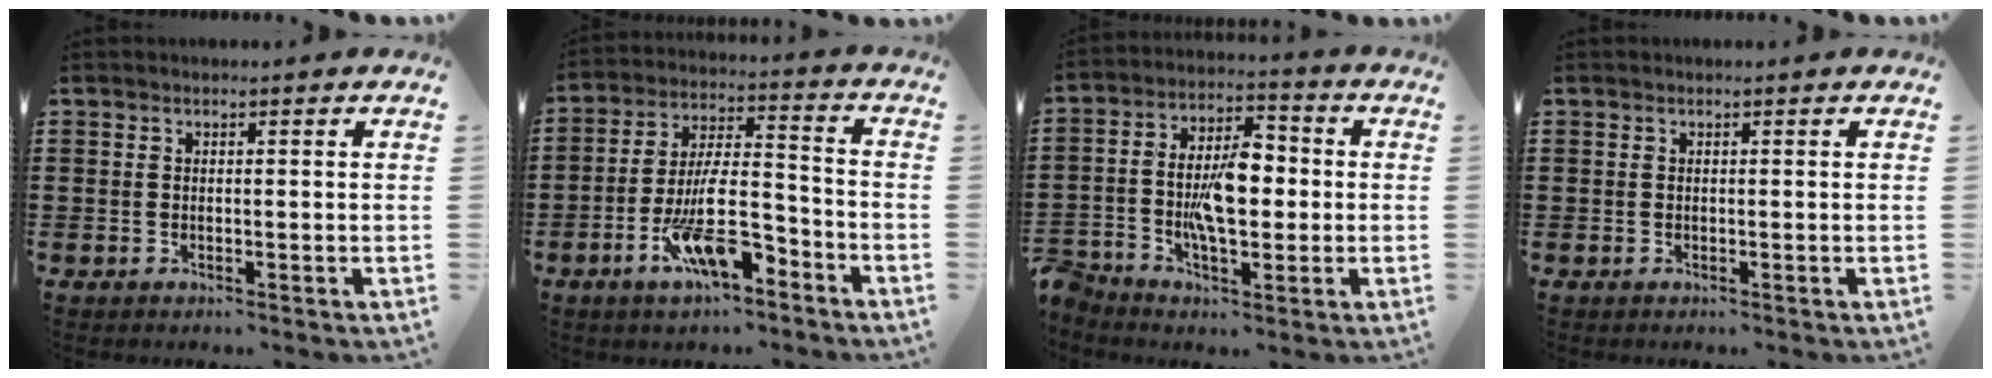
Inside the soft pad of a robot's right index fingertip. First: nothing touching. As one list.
[{"total": 12.1, "force": [-6.0, 3.8, 9.8], "torque": [-0.191, 0.011, -0.108]}, {"total": 8.1, "force": [-1.6, 4.2, 6.8], "torque": [-0.150, 0.004, -0.036]}, {"total": 0.0}]